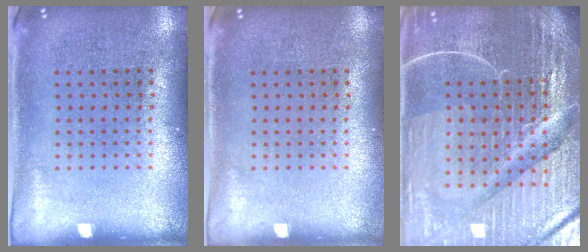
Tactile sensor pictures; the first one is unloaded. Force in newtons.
{"total": 0.0}
{"total": 6.6, "press": 5.9, "slide": 3.0}